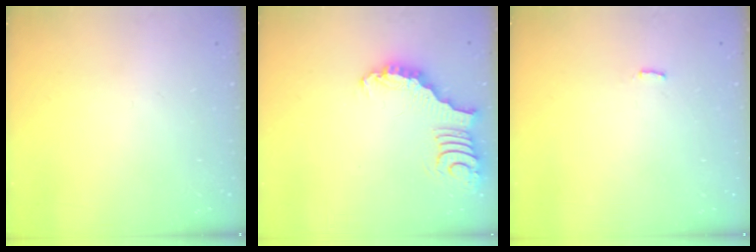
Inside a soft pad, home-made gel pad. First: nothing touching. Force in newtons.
{"total": 3.8, "press": 3.7, "slide": 0.6}
{"total": 1.3, "press": 1.3, "slide": 0.3}